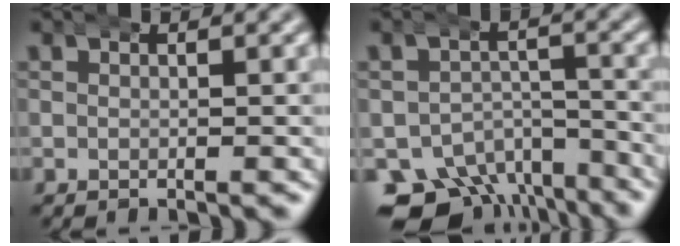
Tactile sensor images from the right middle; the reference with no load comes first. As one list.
[{"total": 11.6, "force": [-7.3, 7.7, 4.5], "torque": [-0.083, -0.049, -0.112]}]